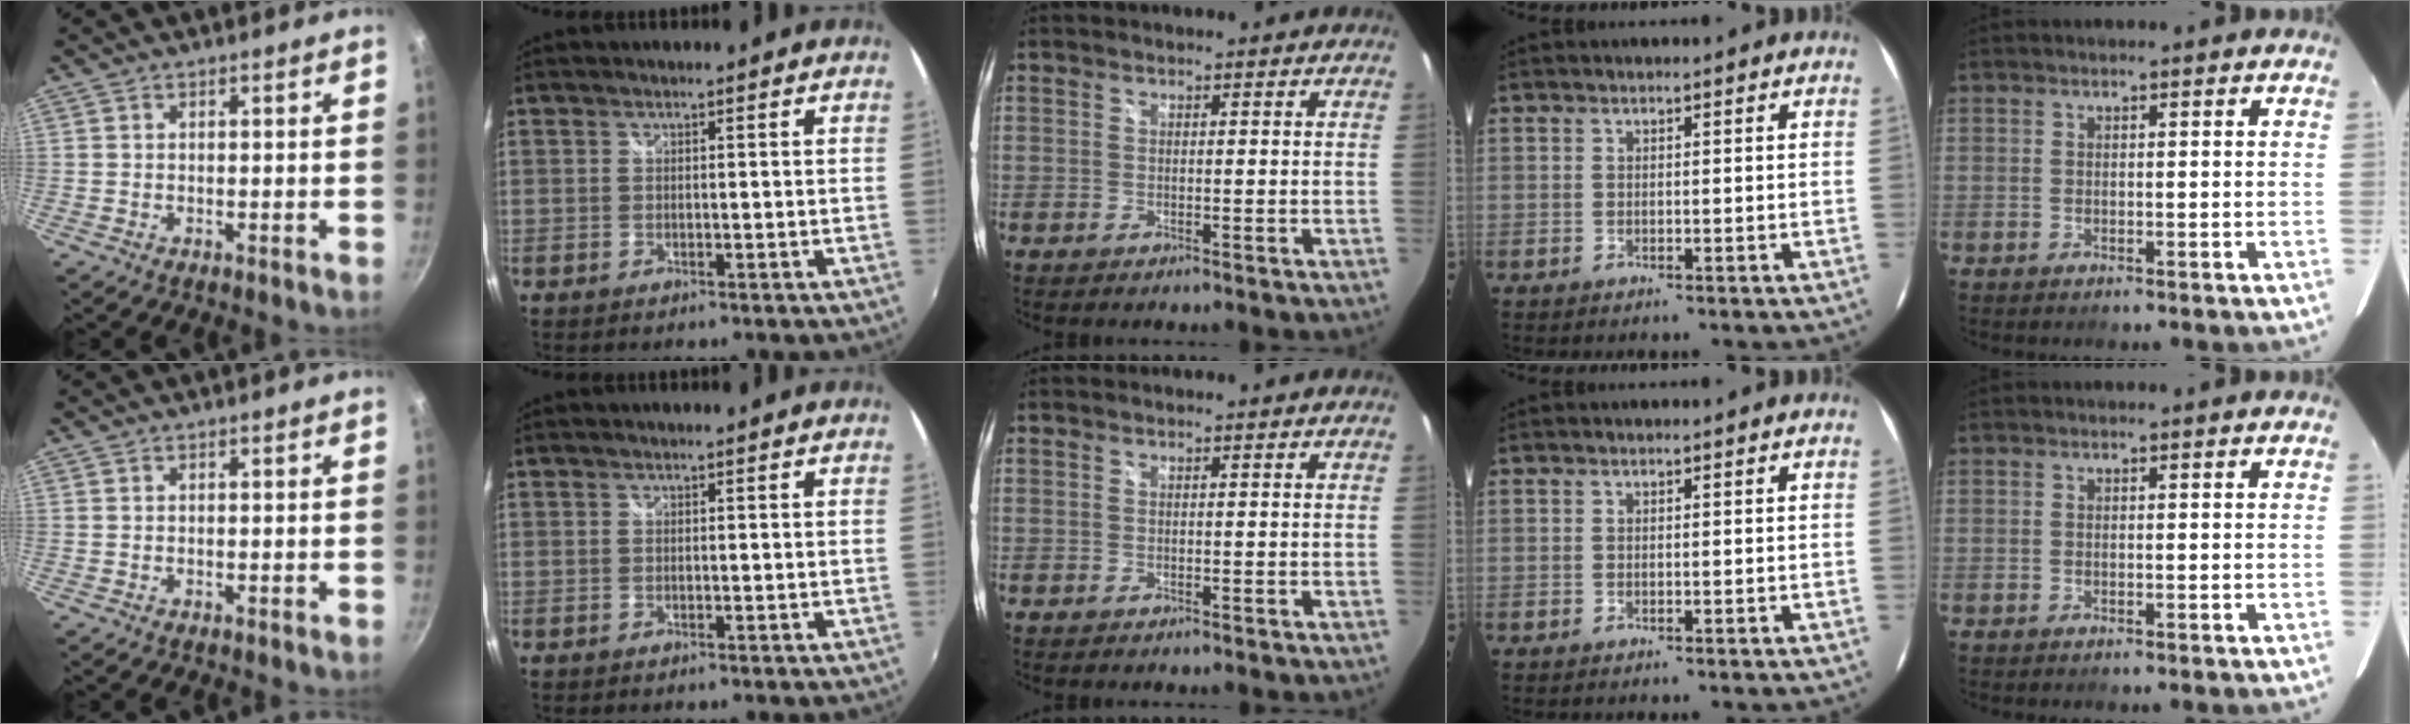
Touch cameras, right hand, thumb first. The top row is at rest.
{}